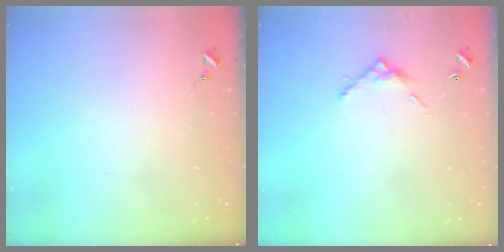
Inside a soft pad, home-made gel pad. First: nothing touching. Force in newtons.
{"total": 6.0, "press": 6.0, "slide": 0.3}